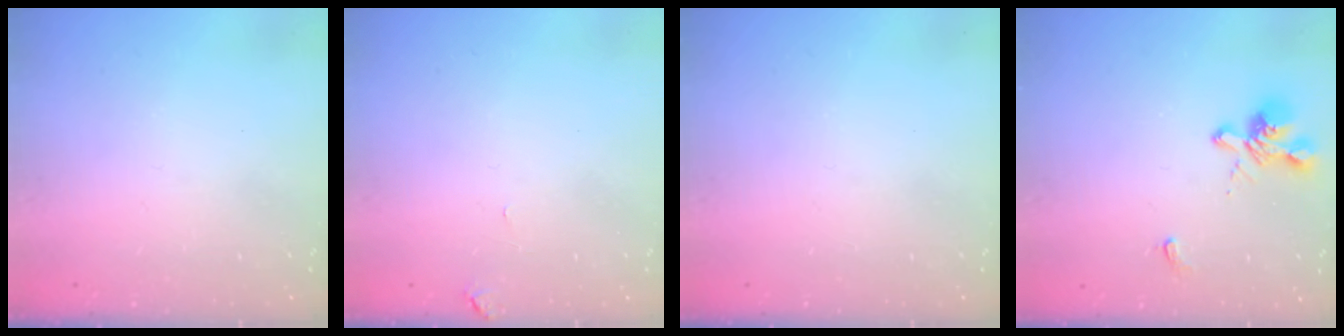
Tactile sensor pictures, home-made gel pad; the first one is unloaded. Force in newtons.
{"total": 0.0}
{"total": 0.0}
{"total": 1.5, "press": 1.0, "slide": 1.2}